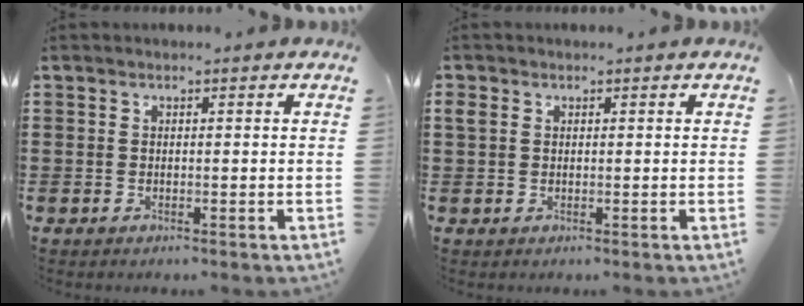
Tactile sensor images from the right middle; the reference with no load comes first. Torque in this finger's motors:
{"motor_torque": [1.29, -0.30, 0.26, 0.06]}